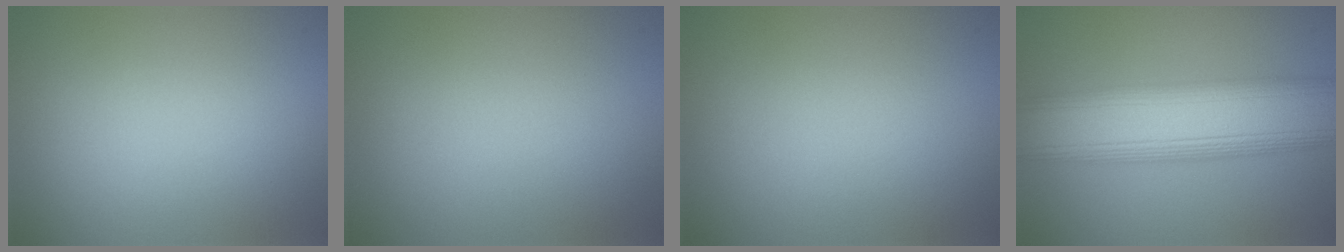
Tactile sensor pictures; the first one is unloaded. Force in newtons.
{"total": 0.0}
{"total": 0.0}
{"total": 12.9, "press": 12.9, "slide": 0.4}